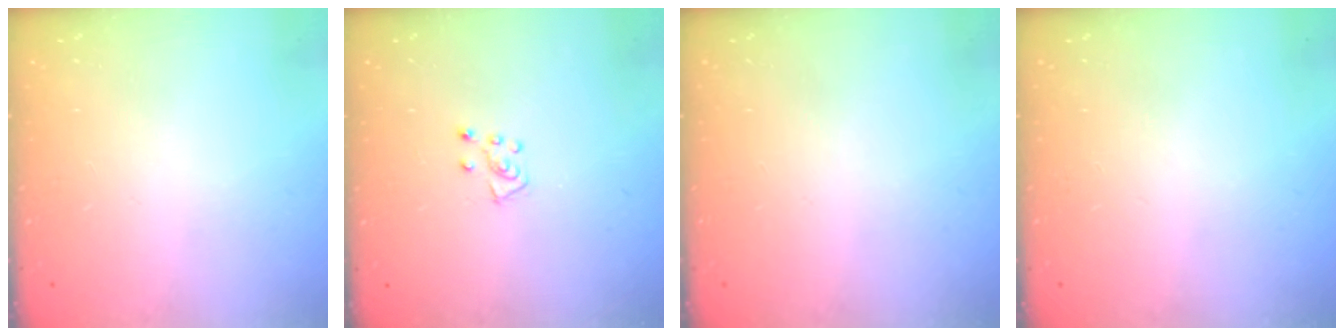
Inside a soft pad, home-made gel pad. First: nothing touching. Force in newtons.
{"total": 5.3, "press": 5.3, "slide": 0.4}
{"total": 0.0}
{"total": 0.0}